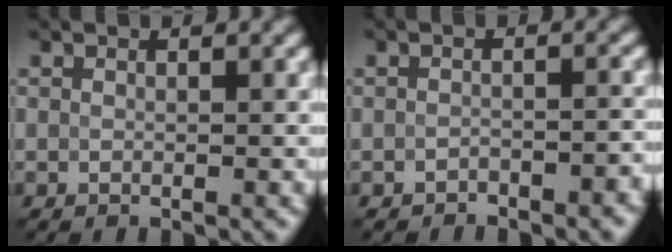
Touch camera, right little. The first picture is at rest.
{"total": 1.8, "force": [-1.4, 0.8, 0.7], "torque": [-0.012, 0.004, -0.023]}